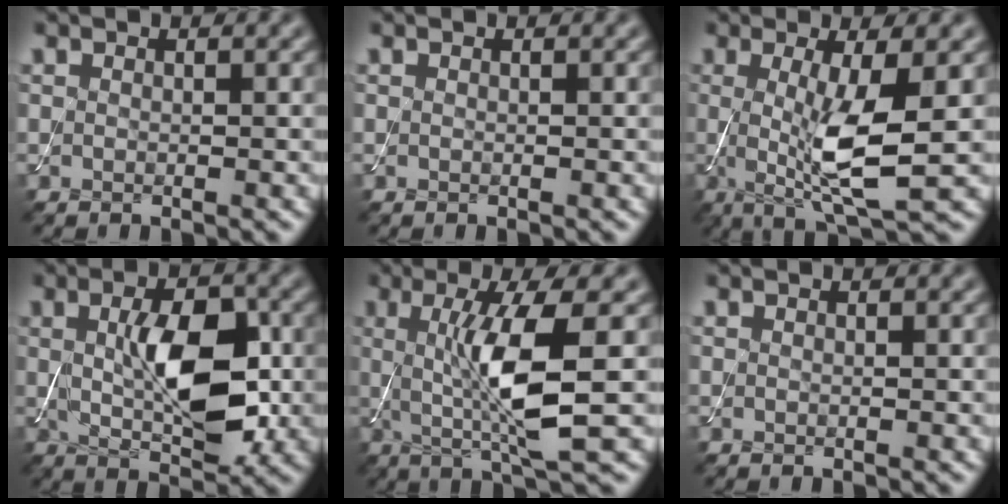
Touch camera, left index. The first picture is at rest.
{"total": 0.0}
{"total": 6.5, "force": [-0.2, 1.3, 6.4], "torque": [-0.117, -0.010, -0.003]}
{"total": 7.3, "force": [0.3, 3.4, 6.4], "torque": [-0.116, -0.001, 0.009]}
{"total": 7.3, "force": [0.3, 1.2, 7.2], "torque": [-0.131, -0.009, 0.013]}
{"total": 0.0}